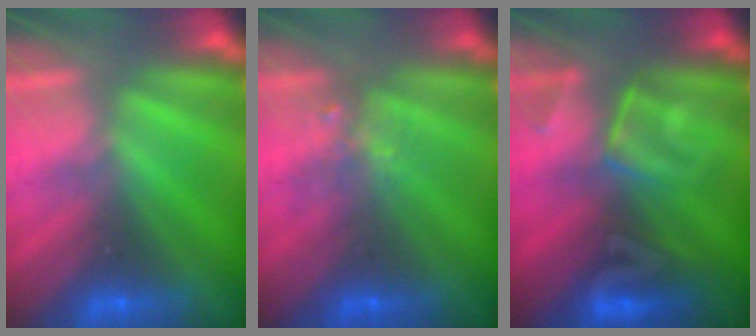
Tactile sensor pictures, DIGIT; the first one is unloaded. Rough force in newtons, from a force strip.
{"total": 2.3}
{"total": 2.9}